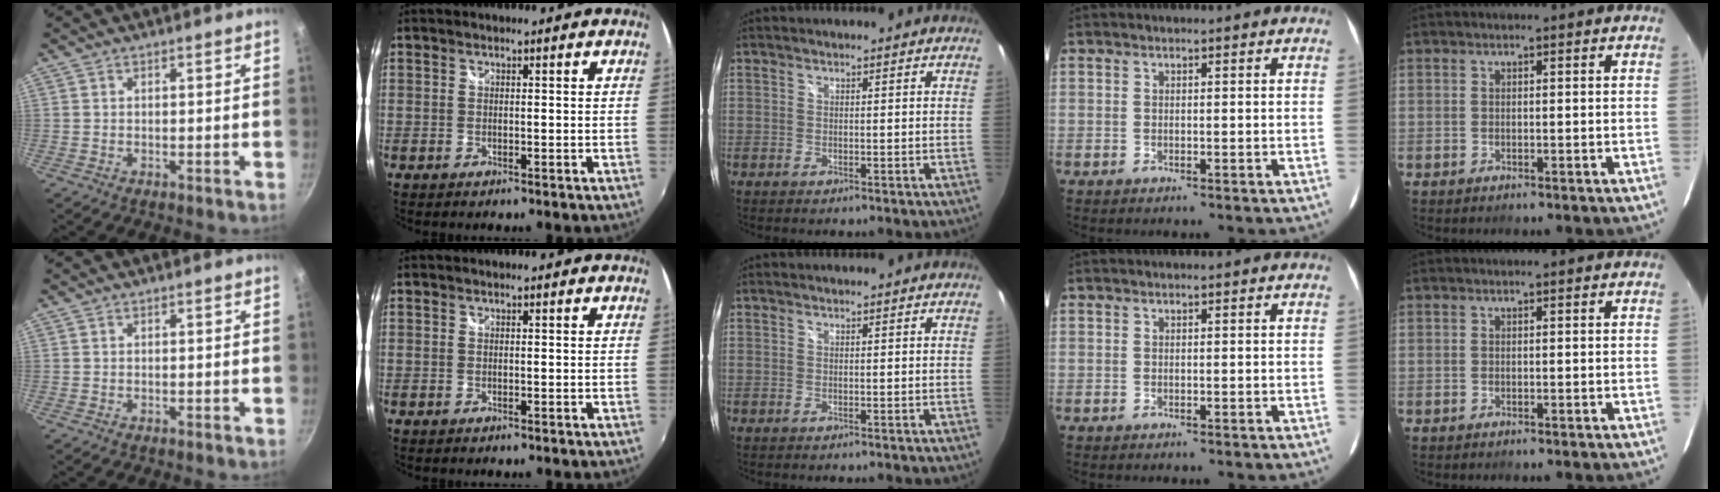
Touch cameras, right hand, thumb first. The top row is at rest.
{}